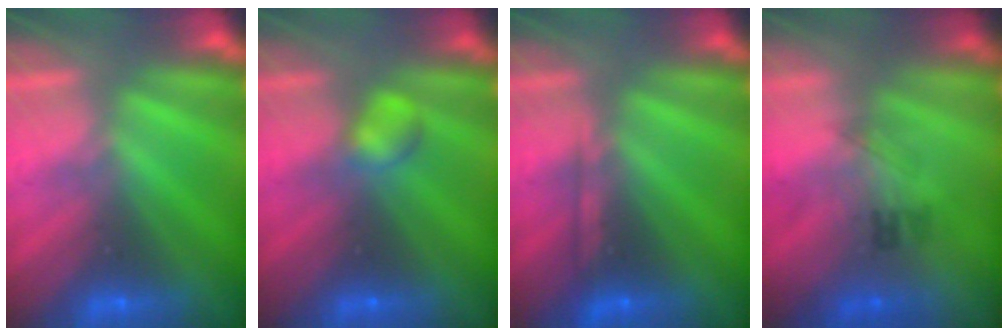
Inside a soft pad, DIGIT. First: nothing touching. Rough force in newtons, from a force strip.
{"total": 2.2}
{"total": 2.2}
{"total": 2.3}